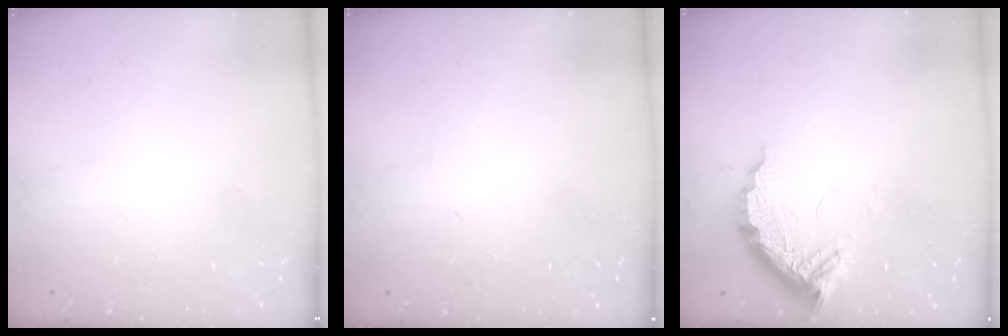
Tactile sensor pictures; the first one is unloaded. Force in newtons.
{"total": 3.8, "press": 3.8, "slide": 0.2}
{"total": 12.1, "press": 12.1, "slide": 0.6}